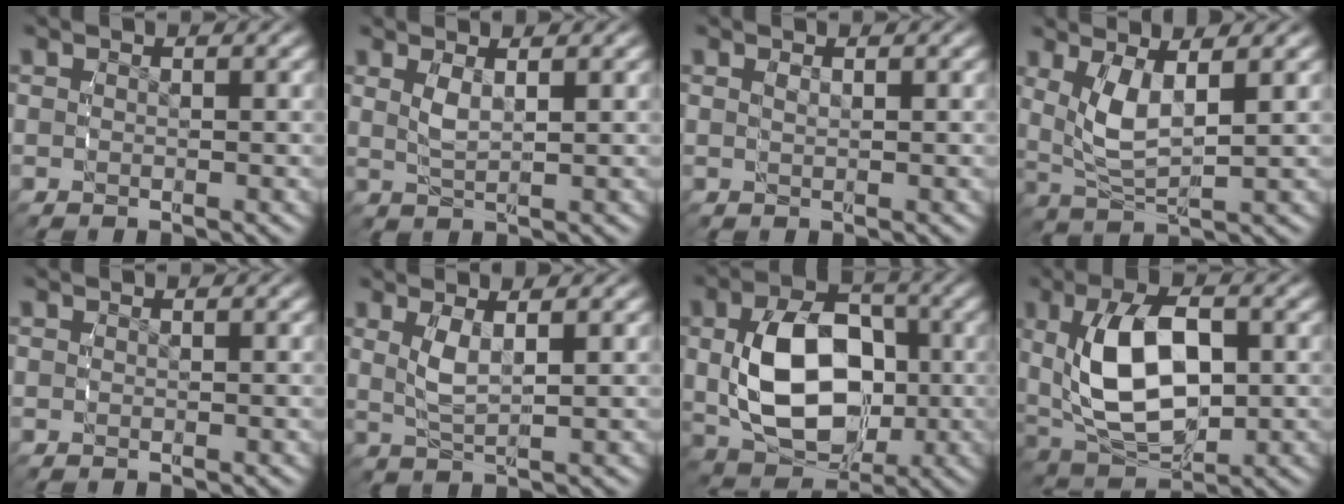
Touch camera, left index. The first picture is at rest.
{"total": 1.5, "force": [0.7, 0.3, 1.3], "torque": [-0.039, -0.003, 0.016]}
{"total": 0.6, "force": [0.1, -0.1, 0.6], "torque": [-0.010, -0.001, 0.006]}
{"total": 5.0, "force": [0.9, 3.2, 3.8], "torque": [-0.113, -0.019, 0.025]}
{"total": 0.0}
{"total": 2.5, "force": [0.7, 0.9, 2.2], "torque": [-0.060, -0.004, 0.016]}
{"total": 10.3, "force": [-0.8, 7.2, 7.3], "torque": [-0.137, -0.020, -0.007]}
{"total": 9.3, "force": [0.1, 5.8, 7.2], "torque": [-0.165, -0.018, 0.014]}